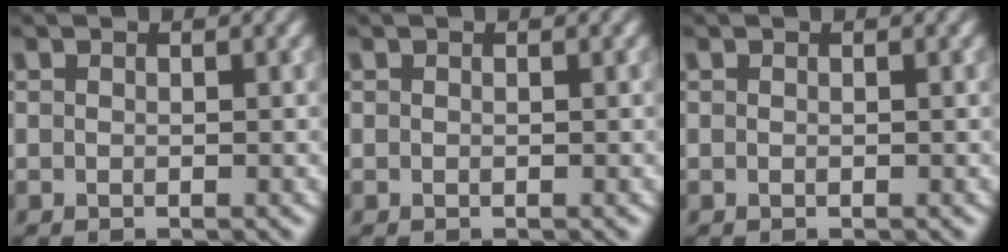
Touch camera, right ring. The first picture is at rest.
{"total": 0.0}
{"total": 0.0}